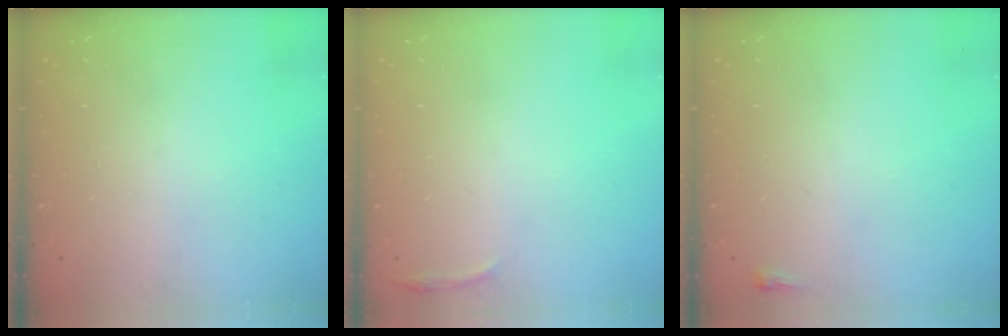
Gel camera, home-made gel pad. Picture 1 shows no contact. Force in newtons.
{"total": 3.0, "press": 1.9, "slide": 2.3}
{"total": 2.0, "press": 2.0, "slide": 0.5}